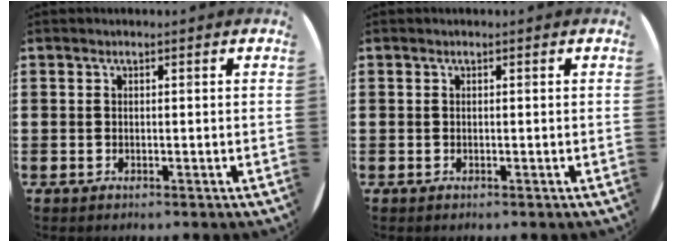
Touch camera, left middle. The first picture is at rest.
{"total": 0.0}